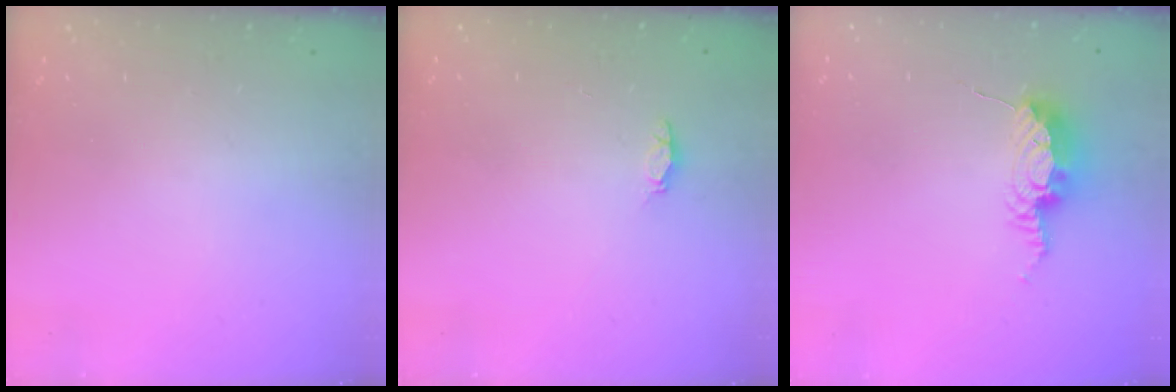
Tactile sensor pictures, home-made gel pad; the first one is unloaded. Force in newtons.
{"total": 1.2, "press": 1.1, "slide": 0.4}
{"total": 9.2, "press": 9.2, "slide": 0.2}